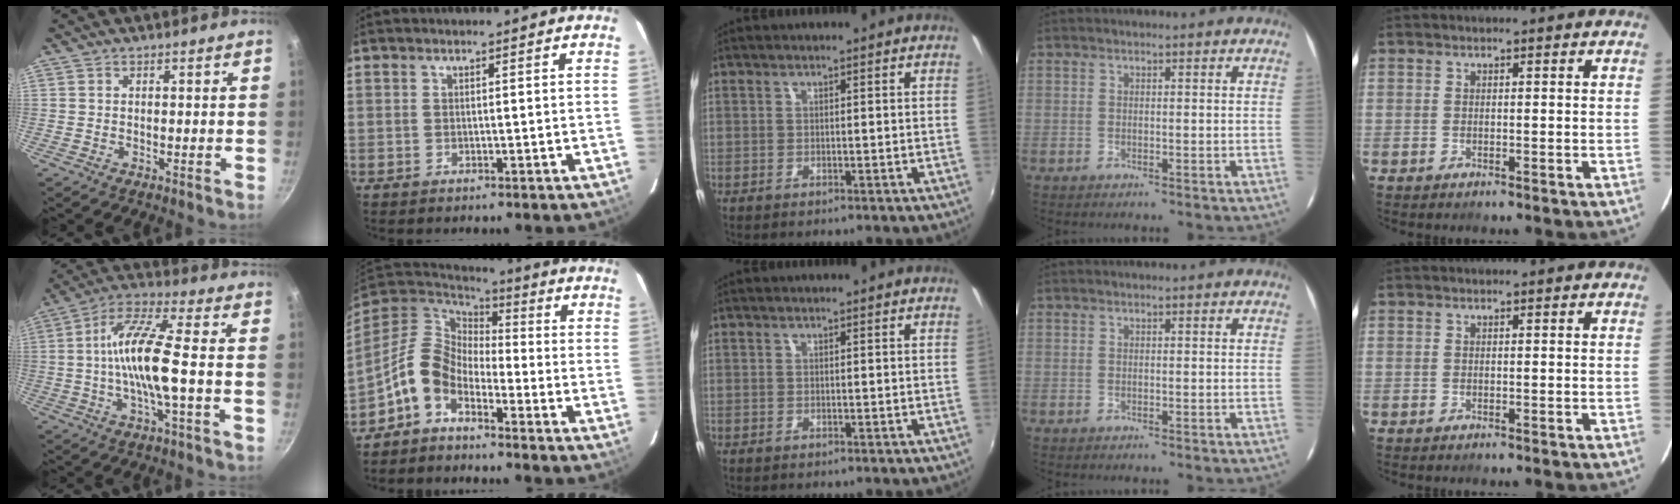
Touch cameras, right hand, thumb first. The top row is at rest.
{"thumb": {"total": 12.8, "force": [-1.2, 2.5, 12.5], "torque": [-0.241, 0.027, -0.034]}, "index": {"total": 9.8, "force": [-5.5, 5.8, 5.6], "torque": [-0.114, 0.023, -0.125]}}